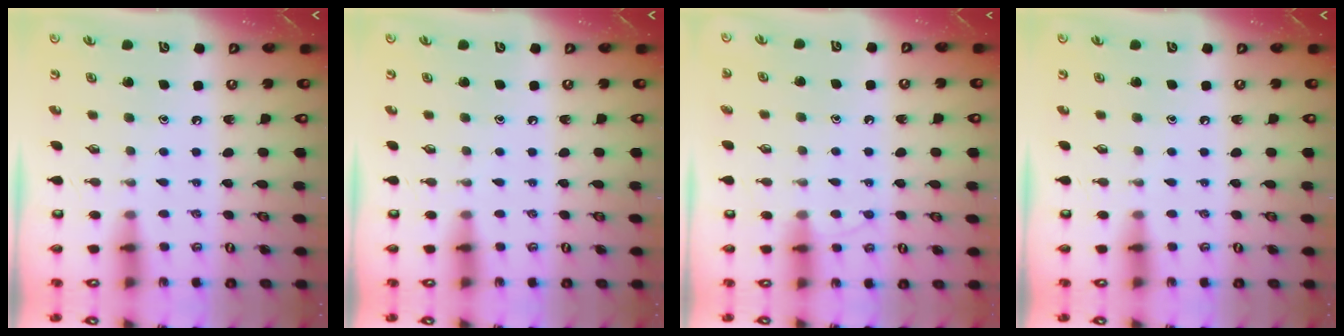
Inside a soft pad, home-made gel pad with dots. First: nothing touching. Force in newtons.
{"total": 0.0}
{"total": 7.2, "press": 7.2, "slide": 0.7}
{"total": 0.0}